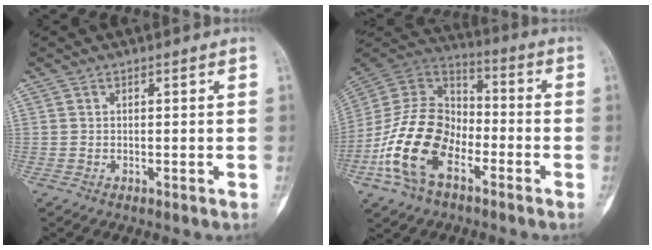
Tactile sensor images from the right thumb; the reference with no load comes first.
{"total": 18.4, "force": [-7.6, 11.4, 12.4], "torque": [-0.228, 0.061, -0.150]}